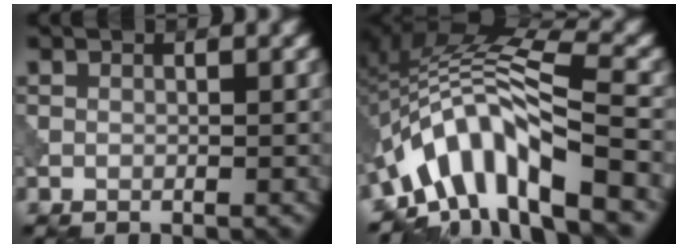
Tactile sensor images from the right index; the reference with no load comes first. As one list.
[{"total": 10.1, "force": [-6.0, 2.9, 7.6], "torque": [-0.119, 0.016, -0.116]}]